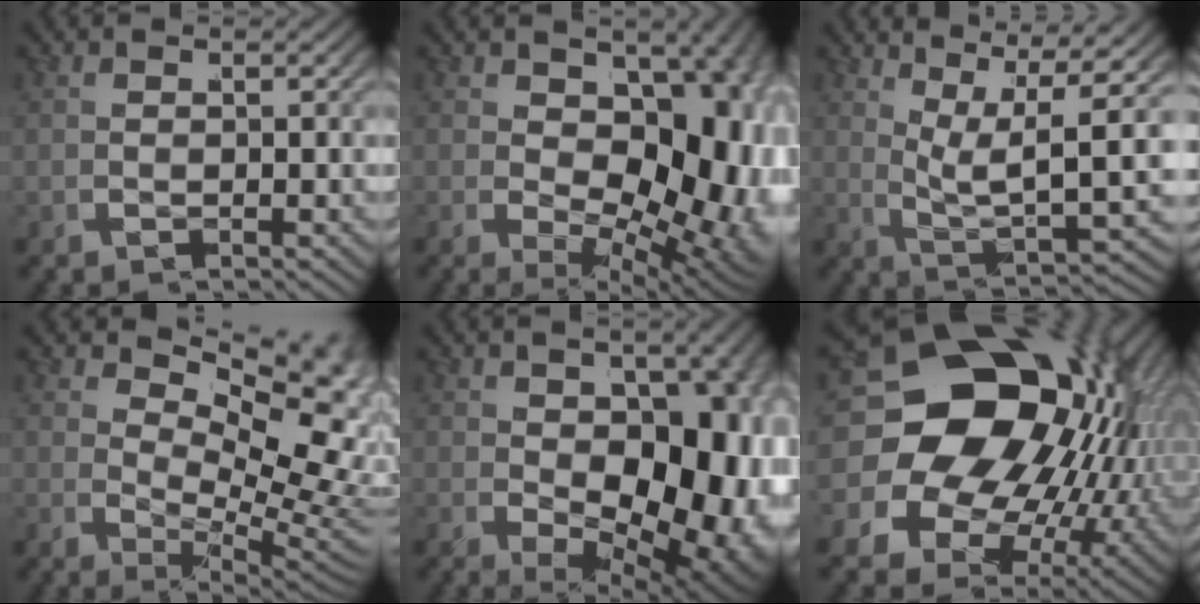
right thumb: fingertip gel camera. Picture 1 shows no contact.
{"total": 13.4, "force": [-1.0, 8.3, 10.5], "torque": [-0.174, -0.059, 0.021]}
{"total": 7.8, "force": [3.4, 2.7, 6.4], "torque": [-0.112, -0.006, 0.065]}
{"total": 10.1, "force": [2.3, 5.5, 8.2], "torque": [-0.108, -0.023, 0.049]}
{"total": 14.2, "force": [-1.0, 8.6, 11.3], "torque": [-0.187, -0.064, 0.022]}
{"total": 26.9, "force": [2.3, 20.0, 17.8], "torque": [-0.308, -0.042, 0.031]}